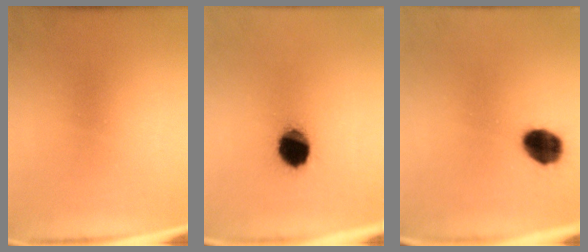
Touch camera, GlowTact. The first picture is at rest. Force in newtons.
{"total": 10.8}
{"total": 9.3}